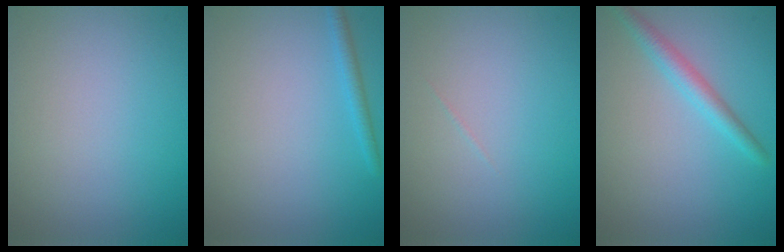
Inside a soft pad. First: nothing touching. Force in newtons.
{"total": 1.3, "press": 1.3, "slide": 0.0}
{"total": 0.0}
{"total": 2.3, "press": 2.3, "slide": 0.0}